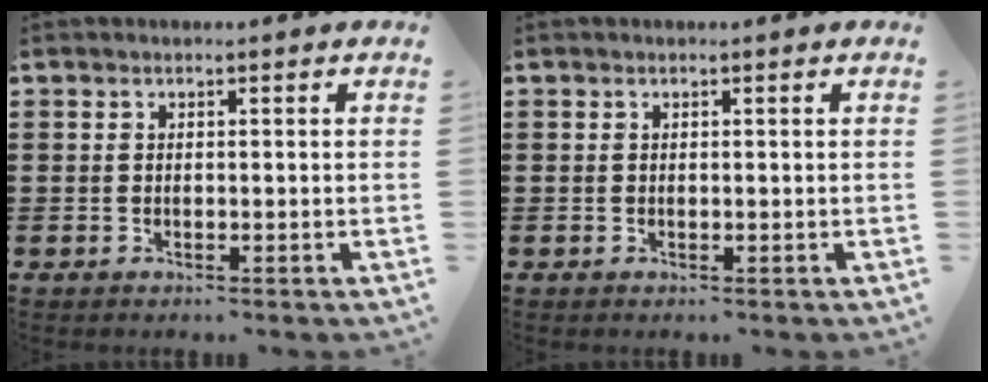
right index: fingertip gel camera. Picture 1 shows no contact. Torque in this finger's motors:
{"motor_torque": [0.00, 0.00, 0.00, 0.00]}